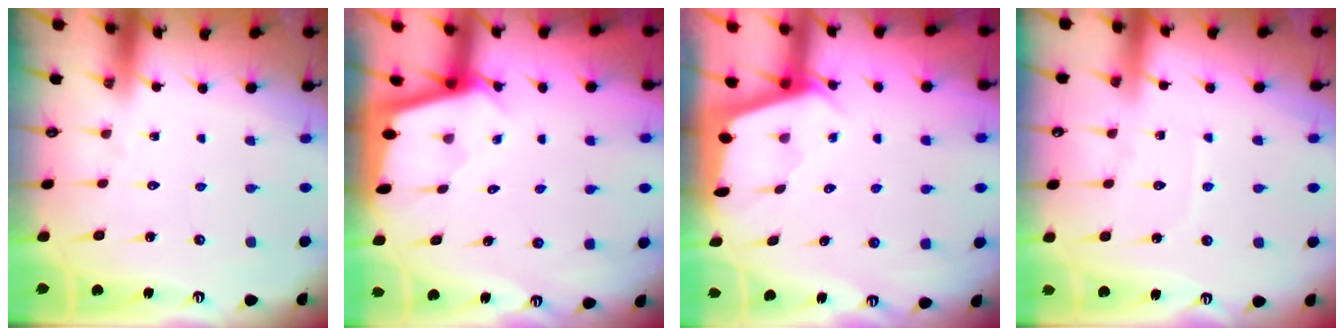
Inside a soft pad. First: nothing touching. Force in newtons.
{"total": 2.0, "press": 2.0, "slide": 0.1}
{"total": 2.1, "press": 2.1, "slide": 0.3}
{"total": 3.9, "press": 3.8, "slide": 0.5}